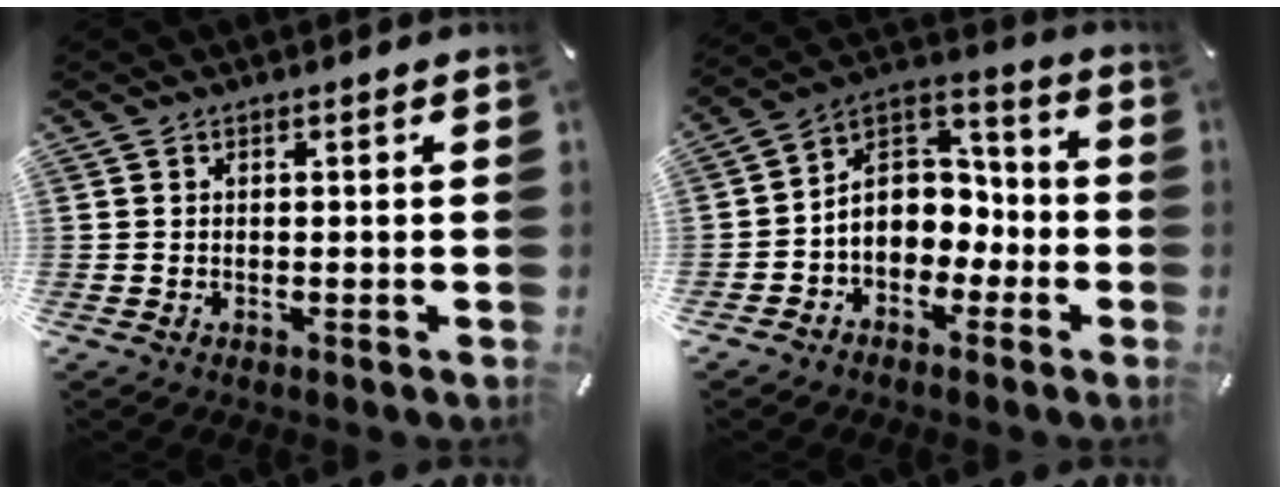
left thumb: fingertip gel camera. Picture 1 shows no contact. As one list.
[{"total": 9.9, "force": [-2.1, 8.7, 4.1], "torque": [-0.067, 0.003, -0.036]}]